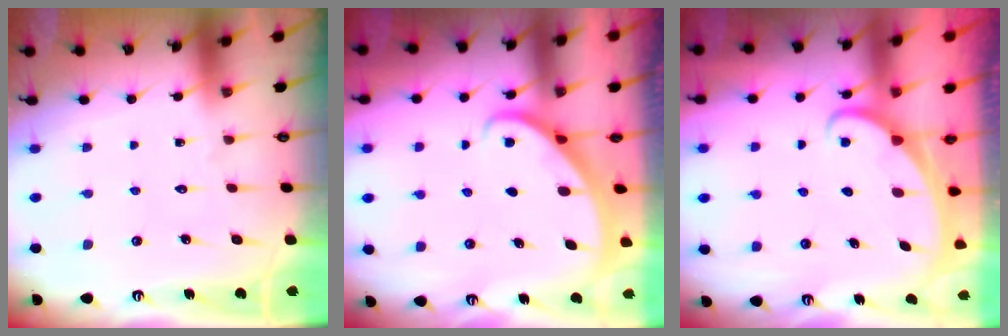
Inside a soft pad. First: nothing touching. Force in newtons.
{"total": 2.0, "press": 2.0, "slide": 0.2}
{"total": 1.8, "press": 1.7, "slide": 0.1}